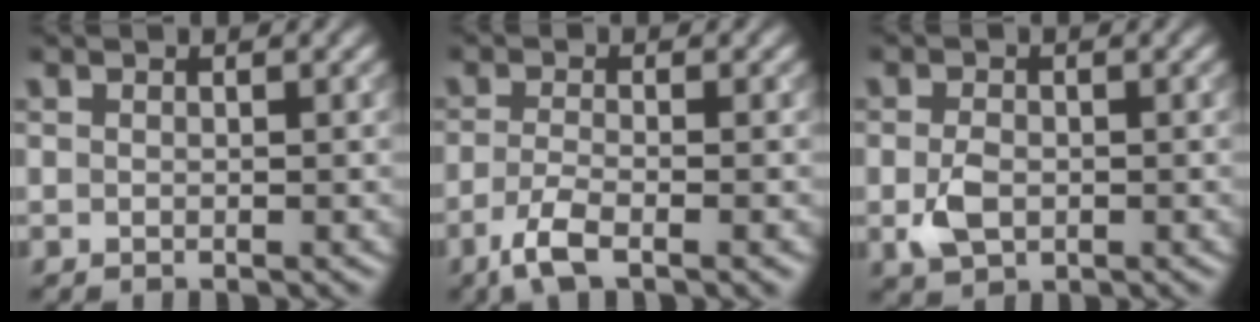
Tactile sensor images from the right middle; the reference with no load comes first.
{"total": 3.9, "force": [-2.1, 1.1, 3.1], "torque": [-0.059, -0.009, -0.048]}
{"total": 2.7, "force": [-0.5, 1.8, 1.9], "torque": [-0.040, -0.004, -0.008]}